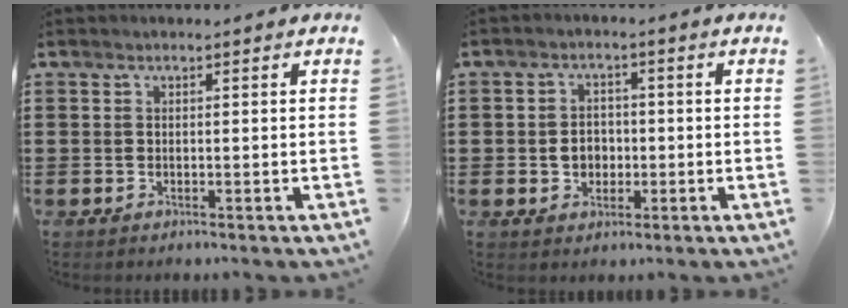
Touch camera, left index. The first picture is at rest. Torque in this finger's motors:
{"motor_torque": [0.45, 0.45, 0.11, 0.04]}